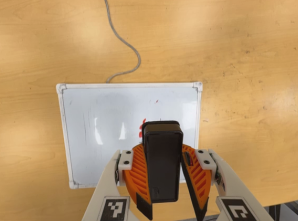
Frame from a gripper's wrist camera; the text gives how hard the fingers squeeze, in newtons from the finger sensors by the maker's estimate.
{"total": 9.2, "left": 9.3, "right": 9.1}